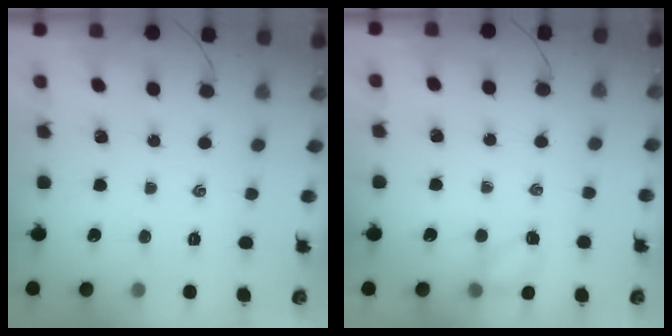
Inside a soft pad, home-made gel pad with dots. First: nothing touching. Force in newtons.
{"total": 4.6, "press": 4.4, "slide": 1.3}